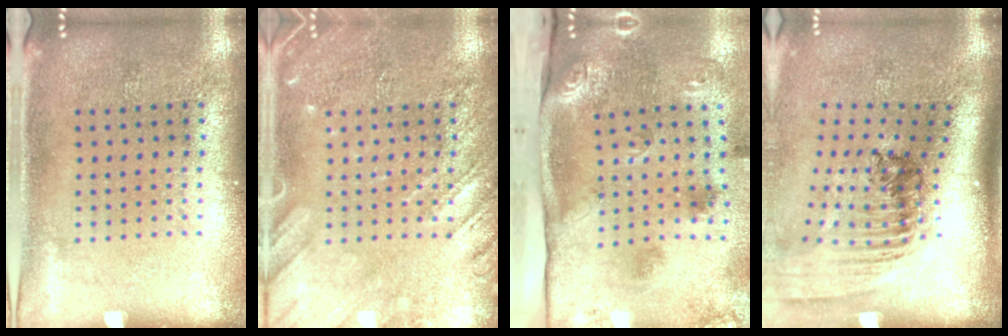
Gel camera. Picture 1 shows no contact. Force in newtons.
{"total": 2.9, "press": 2.8, "slide": 0.3}
{"total": 3.5, "press": 2.2, "slide": 2.7}
{"total": 2.4, "press": 1.6, "slide": 1.8}